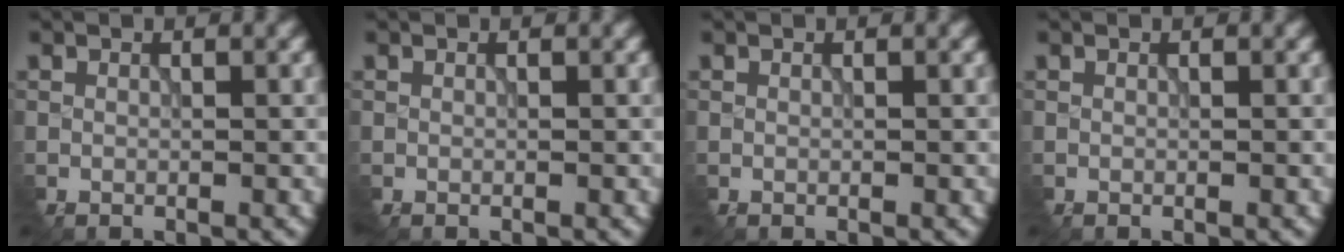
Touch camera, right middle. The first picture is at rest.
{"total": 0.0}
{"total": 0.0}
{"total": 0.0}